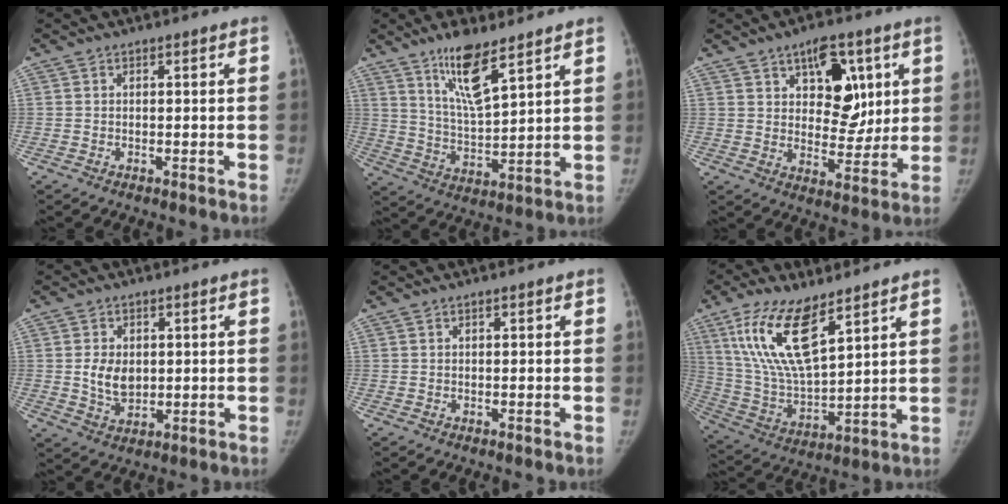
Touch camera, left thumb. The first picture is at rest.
{"total": 10.9, "force": [7.1, 2.6, 7.9], "torque": [-0.137, -0.047, 0.139]}
{"total": 12.6, "force": [5.2, 7.5, 8.7], "torque": [-0.080, -0.026, 0.082]}
{"total": 6.5, "force": [0.7, 4.6, 4.4], "torque": [-0.060, -0.010, 0.023]}
{"total": 0.0}
{"total": 16.9, "force": [9.2, 6.2, 12.8], "torque": [-0.239, -0.039, 0.187]}